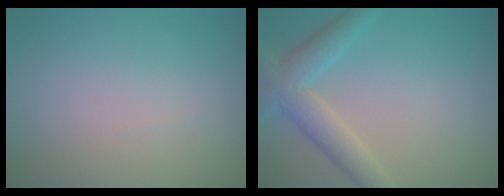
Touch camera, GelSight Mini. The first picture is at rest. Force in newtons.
{"total": 4.3, "press": 4.3, "slide": 0.2}